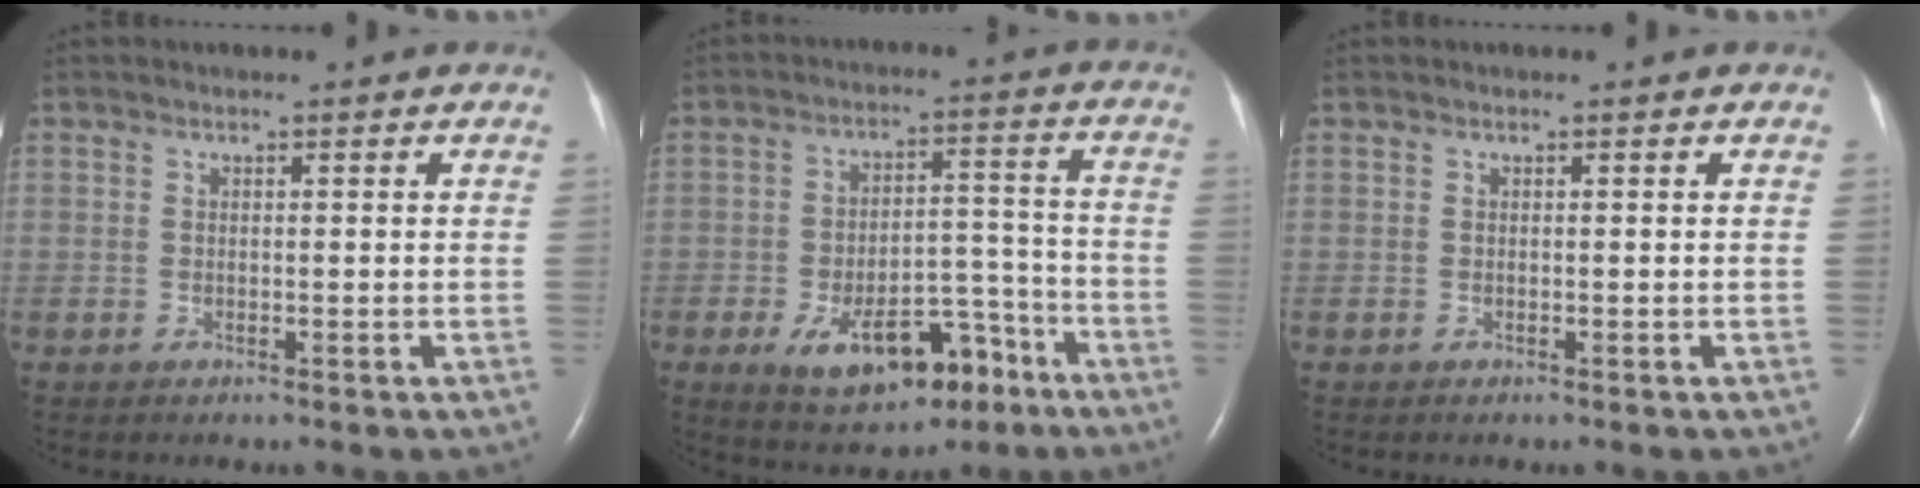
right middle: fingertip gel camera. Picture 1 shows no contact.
{"total": 12.6, "force": [-6.9, 6.0, 8.6], "torque": [-0.130, 0.018, -0.097]}
{"total": 0.0}